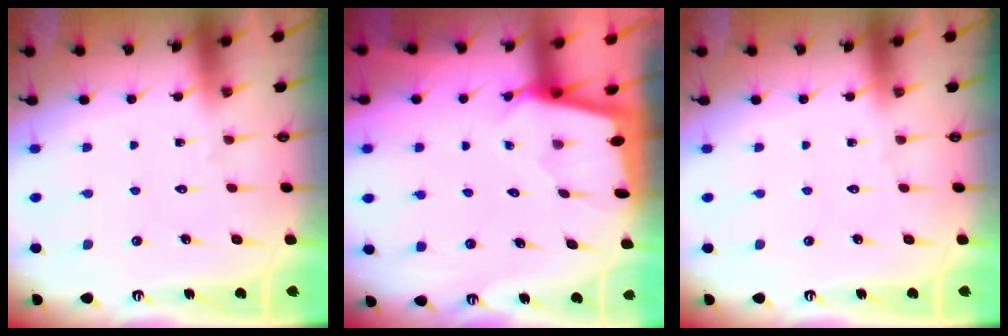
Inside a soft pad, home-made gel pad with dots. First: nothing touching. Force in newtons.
{"total": 1.8, "press": 1.7, "slide": 0.2}
{"total": 0.0}